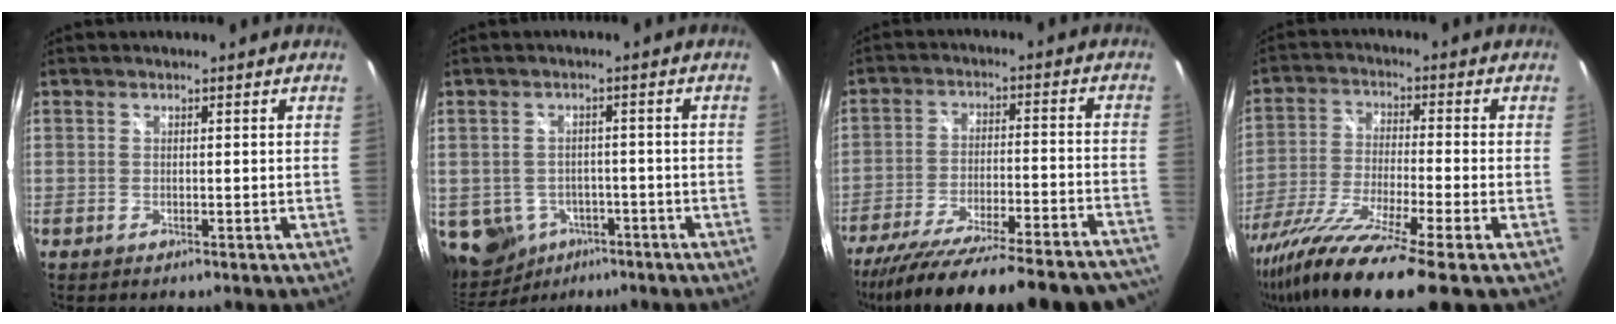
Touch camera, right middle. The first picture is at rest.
{"total": 11.6, "force": [-5.2, 9.2, 4.8], "torque": [-0.139, -0.011, -0.063]}
{"total": 31.0, "force": [-27.7, 3.2, 13.4], "torque": [-0.223, -0.067, -0.390]}
{"total": 17.2, "force": [-12.7, 0.0, 11.6], "torque": [-0.230, -0.060, -0.226]}